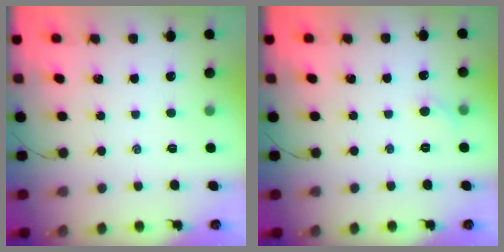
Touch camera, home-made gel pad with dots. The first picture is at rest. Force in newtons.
{"total": 3.6, "press": 3.4, "slide": 1.3}